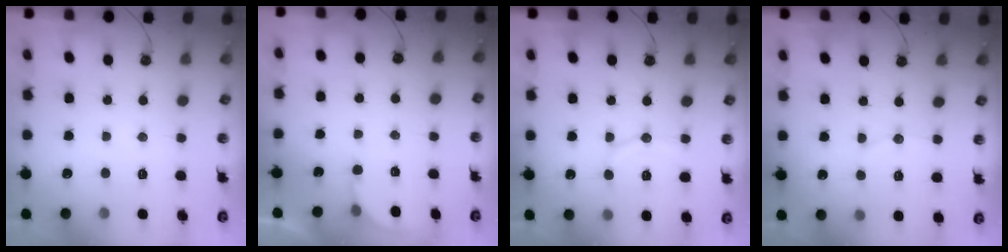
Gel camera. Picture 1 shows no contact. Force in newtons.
{"total": 2.5, "press": 2.5, "slide": 0.3}
{"total": 8.9, "press": 8.9, "slide": 1.0}
{"total": 5.0, "press": 4.8, "slide": 1.4}